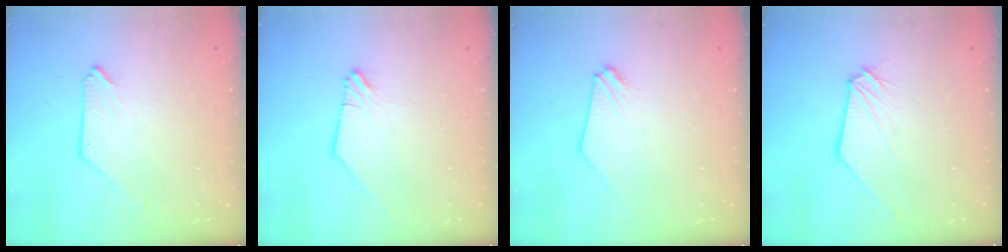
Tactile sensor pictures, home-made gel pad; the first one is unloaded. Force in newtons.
{"total": 0.0}
{"total": 0.0}
{"total": 0.0}